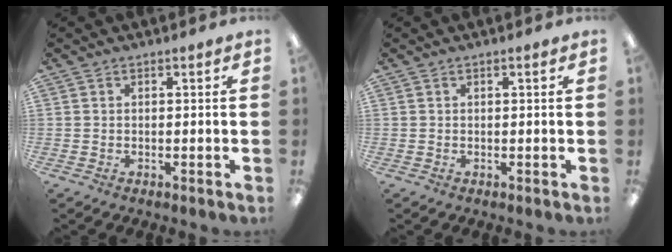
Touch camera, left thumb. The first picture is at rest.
{"total": 0.6, "force": [0.3, 0.0, 0.5], "torque": [-0.009, 0.001, 0.005]}